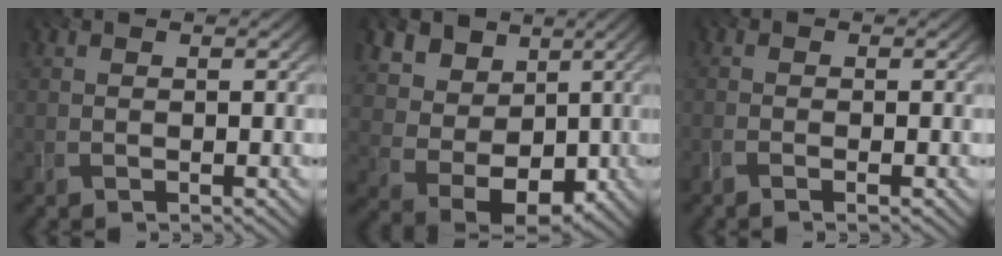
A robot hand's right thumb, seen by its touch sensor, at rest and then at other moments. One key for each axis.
{"total": 10.9, "fx": 3.6, "fy": 8.5, "fz": 5.8, "tx": -0.160, "ty": 0.020, "tz": 0.065}
{"total": 1.2, "fx": -1.0, "fy": 0.2, "fz": 0.7, "tx": -0.015, "ty": -0.001, "tz": -0.028}